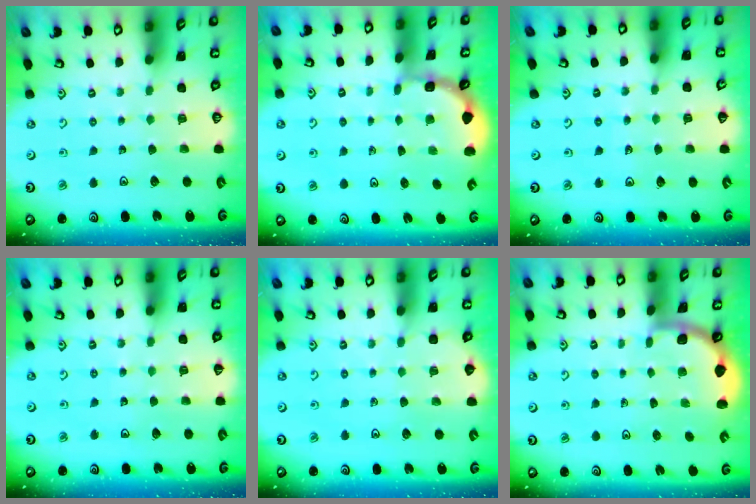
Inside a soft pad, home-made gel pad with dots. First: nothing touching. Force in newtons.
{"total": 1.6, "press": 1.6, "slide": 0.2}
{"total": 3.3, "press": 3.3, "slide": 0.3}
{"total": 3.5, "press": 3.4, "slide": 0.3}
{"total": 1.5, "press": 1.5, "slide": 0.3}
{"total": 1.8, "press": 1.8, "slide": 0.0}